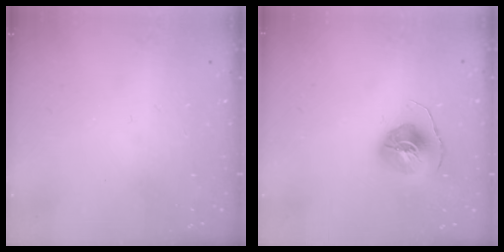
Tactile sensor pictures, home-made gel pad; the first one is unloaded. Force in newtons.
{"total": 9.2, "press": 9.2, "slide": 0.4}